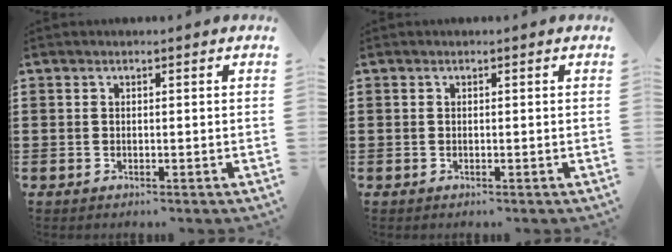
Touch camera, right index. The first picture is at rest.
{"total": 0.0}